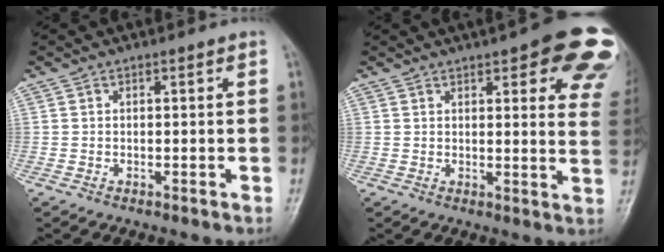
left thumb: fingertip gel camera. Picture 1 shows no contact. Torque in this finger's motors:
{"motor_torque": [0.54, 0.36, 1.84, -0.92, 0.19]}